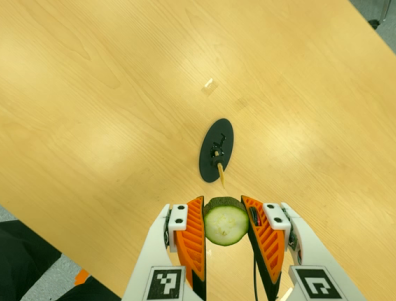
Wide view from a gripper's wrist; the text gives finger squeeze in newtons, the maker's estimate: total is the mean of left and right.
{"total": 11.0, "left": 9.7, "right": 12.2}